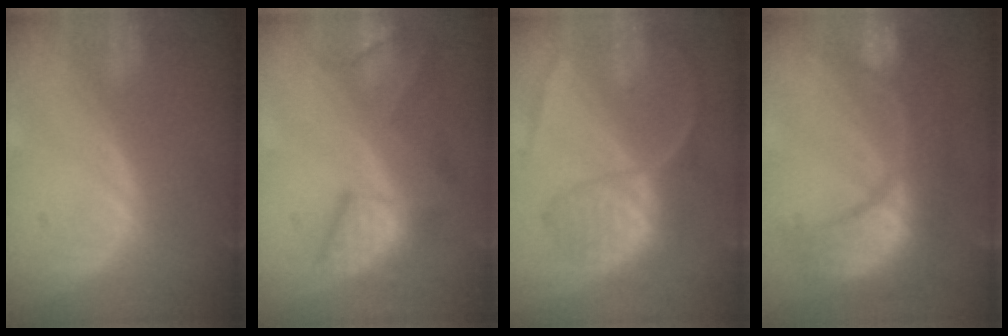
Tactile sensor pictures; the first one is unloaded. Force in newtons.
{"total": 9.8, "press": 8.5, "slide": 4.8}
{"total": 8.8, "press": 7.6, "slide": 4.5}
{"total": 12.5, "press": 12.4, "slide": 1.4}